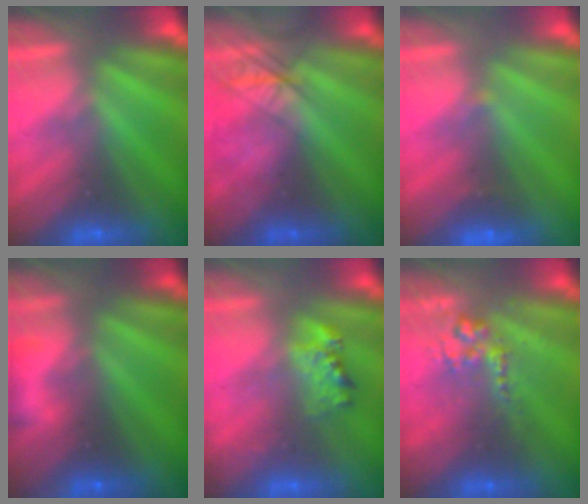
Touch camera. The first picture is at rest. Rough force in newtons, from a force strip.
{"total": 2.5}
{"total": 1.5}
{"total": 9.4}
{"total": 2.3}
{"total": 2.6}